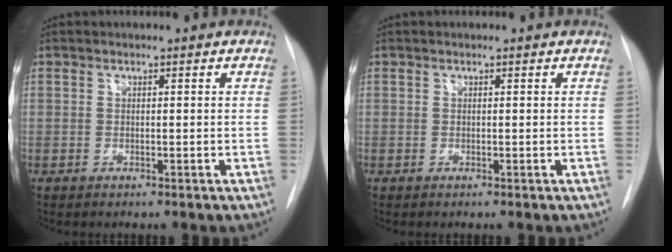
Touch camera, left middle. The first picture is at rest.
{"total": 0.0}